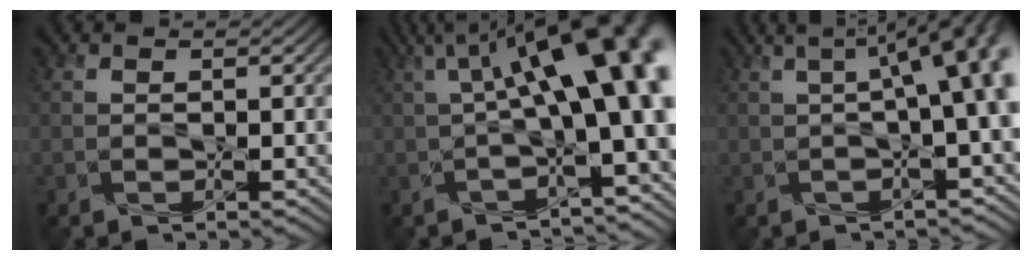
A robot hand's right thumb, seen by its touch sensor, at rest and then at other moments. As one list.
[{"total": 13.1, "force": [1.7, 3.8, 12.4], "torque": [-0.183, 0.016, 0.023]}, {"total": 8.6, "force": [1.0, 2.0, 8.3], "torque": [-0.106, 0.021, 0.010]}]